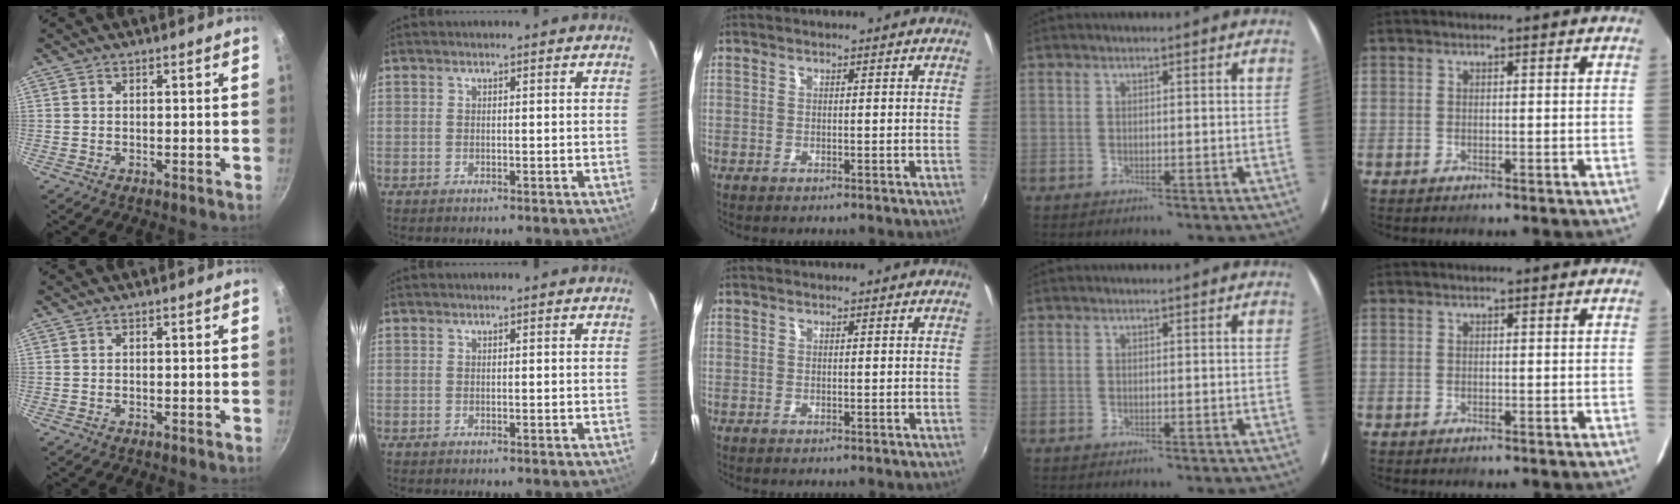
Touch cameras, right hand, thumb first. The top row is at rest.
{}